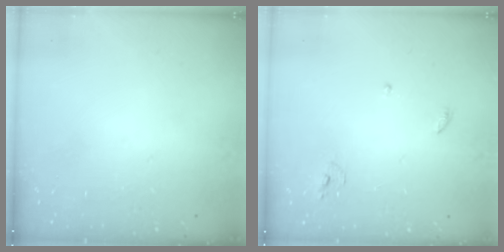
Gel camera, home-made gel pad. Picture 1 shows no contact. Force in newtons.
{"total": 3.8, "press": 3.8, "slide": 0.4}